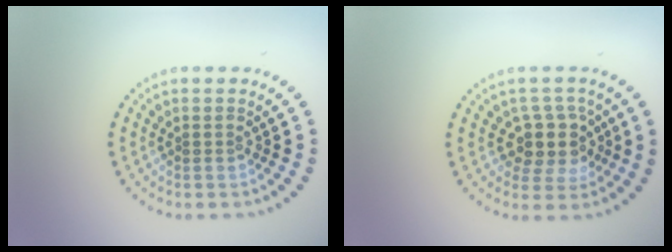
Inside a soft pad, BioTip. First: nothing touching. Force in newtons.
{"total": 3.5, "press": 3.0, "slide": 1.7}